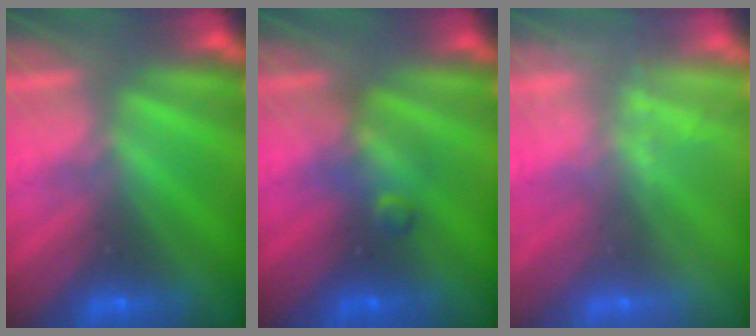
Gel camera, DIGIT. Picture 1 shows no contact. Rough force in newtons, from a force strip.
{"total": 2.4}
{"total": 2.4}